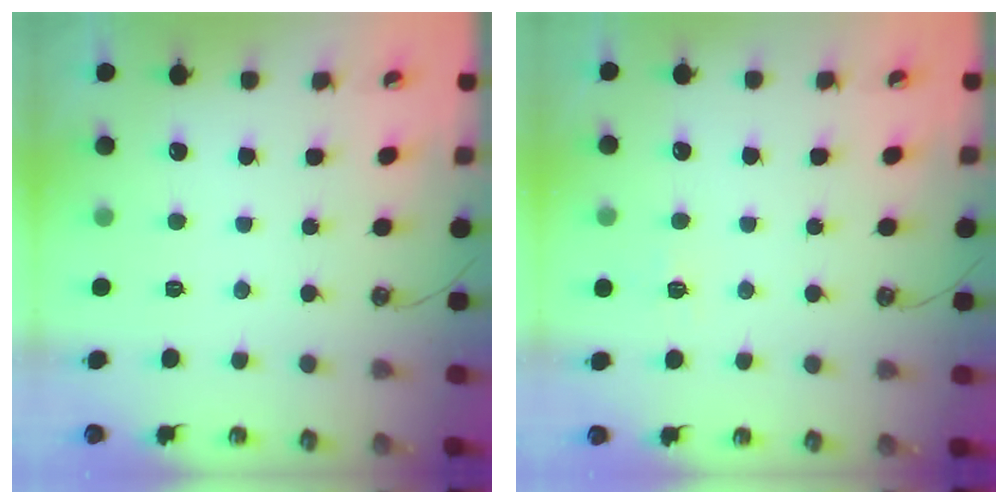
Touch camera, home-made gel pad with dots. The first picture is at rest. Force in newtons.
{"total": 5.1, "press": 5.1, "slide": 0.6}